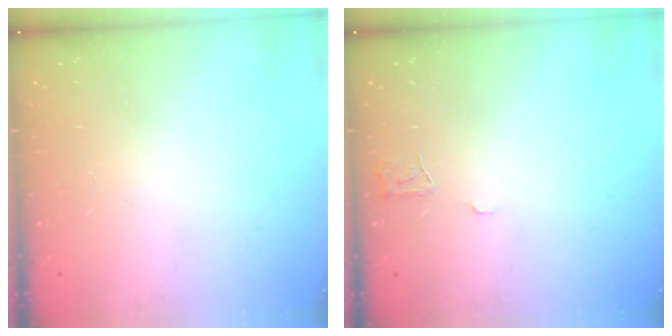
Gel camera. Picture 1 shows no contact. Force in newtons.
{"total": 3.9, "press": 3.8, "slide": 0.4}